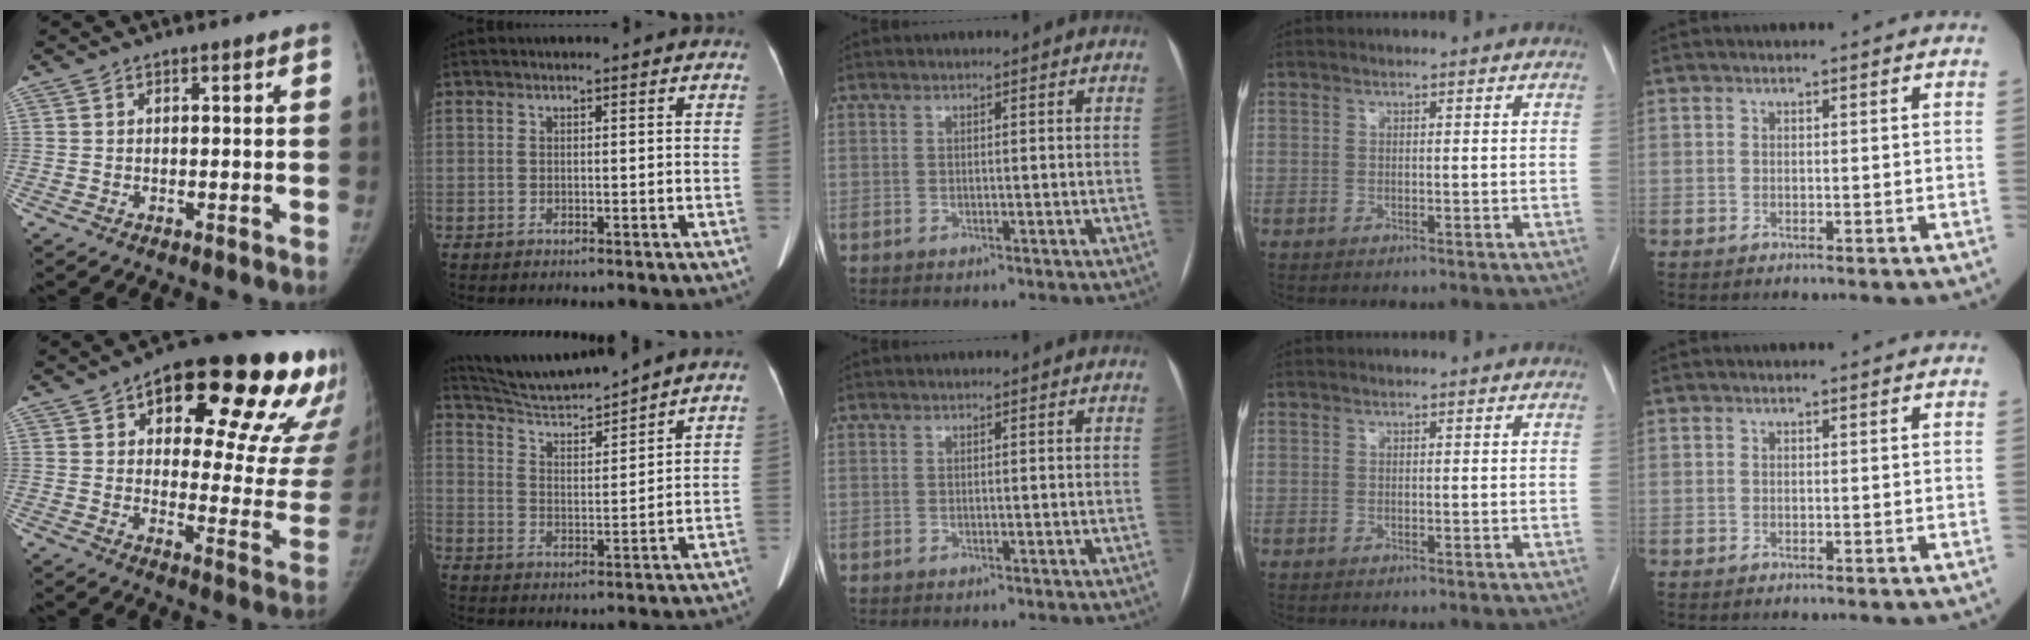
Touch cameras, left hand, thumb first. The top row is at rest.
{"thumb": {"total": 27.5, "force": [14.9, 10.5, 20.6], "torque": [-0.222, -0.036, 0.198]}, "index": {"total": 11.3, "force": [10.8, -1.2, 3.3], "torque": [-0.066, 0.006, 0.188]}}